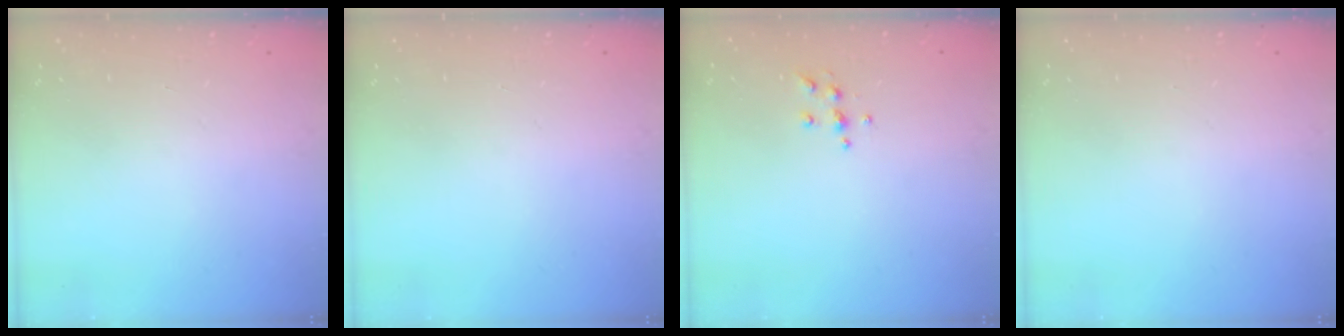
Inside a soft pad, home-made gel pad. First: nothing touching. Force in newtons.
{"total": 0.0}
{"total": 4.3, "press": 4.3, "slide": 0.6}
{"total": 0.0}